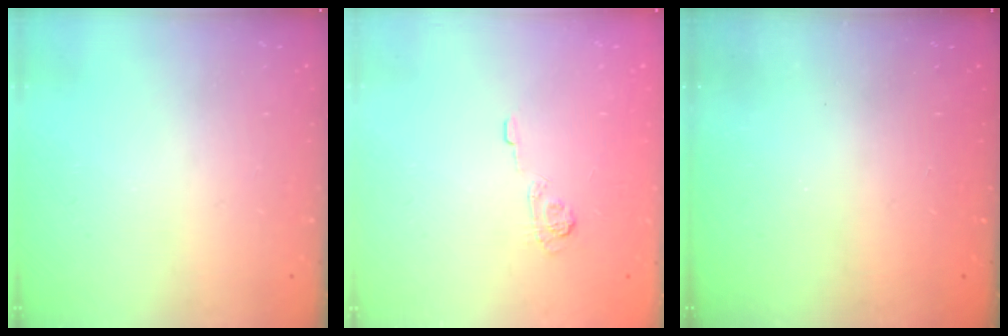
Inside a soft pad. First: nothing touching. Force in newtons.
{"total": 4.5, "press": 4.2, "slide": 1.6}
{"total": 2.6, "press": 2.4, "slide": 0.8}